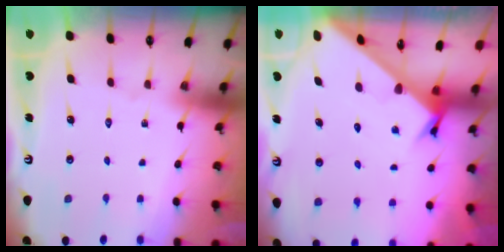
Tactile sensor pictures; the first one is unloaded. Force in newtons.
{"total": 2.2, "press": 2.2, "slide": 0.2}